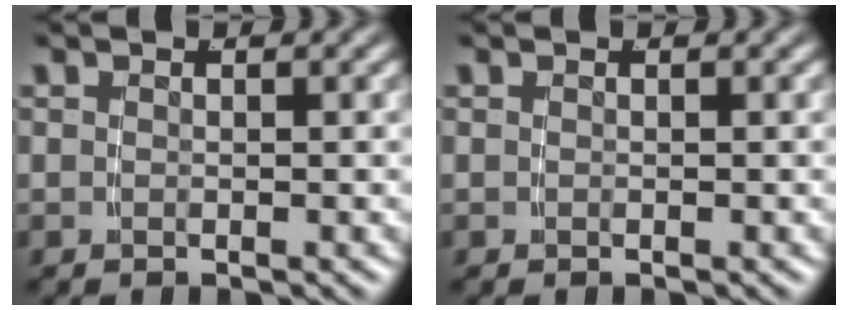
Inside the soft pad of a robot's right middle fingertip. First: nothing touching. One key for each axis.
{"total": 0.0}